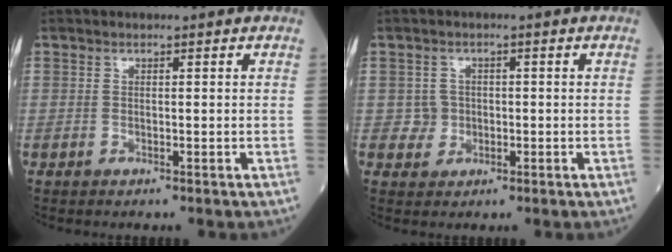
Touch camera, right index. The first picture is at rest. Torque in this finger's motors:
{"motor_torque": [0.09, -0.17, -0.07, -0.02]}